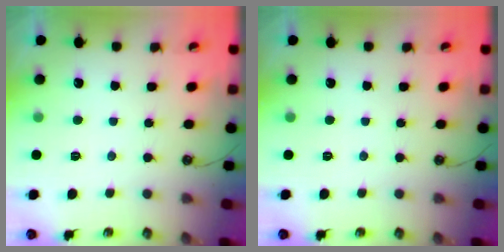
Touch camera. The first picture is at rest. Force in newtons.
{"total": 0.0}